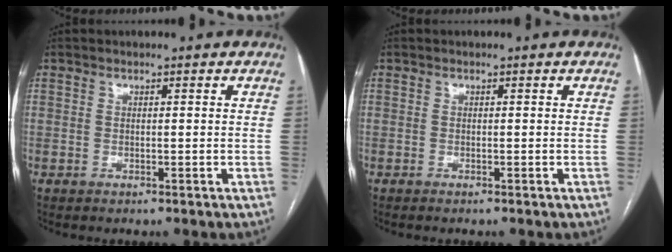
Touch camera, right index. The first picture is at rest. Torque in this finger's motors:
{"motor_torque": [-0.04, -0.01, 0.03, 0.01]}